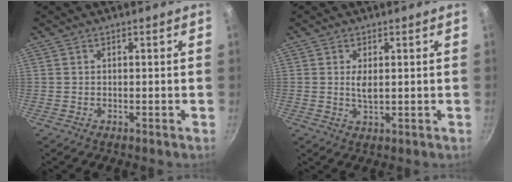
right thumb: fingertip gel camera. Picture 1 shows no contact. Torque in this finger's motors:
{"motor_torque": [0.96, 0.47, 0.36, 0.12, 0.12]}